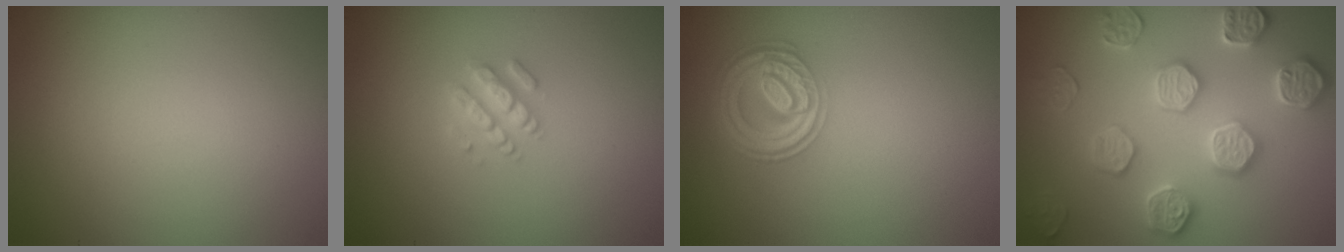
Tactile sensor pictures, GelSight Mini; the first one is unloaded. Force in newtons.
{"total": 2.5, "press": 2.4, "slide": 0.5}
{"total": 4.5, "press": 3.6, "slide": 2.7}
{"total": 4.7, "press": 4.7, "slide": 0.6}